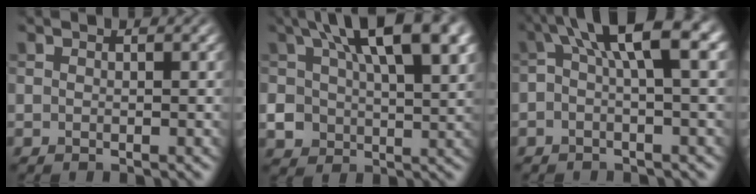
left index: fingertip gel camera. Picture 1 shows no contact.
{"total": 11.7, "force": [4.5, 6.4, 8.7], "torque": [-0.155, 0.003, 0.093]}
{"total": 6.6, "force": [1.4, 1.7, 6.3], "torque": [-0.097, 0.026, 0.018]}